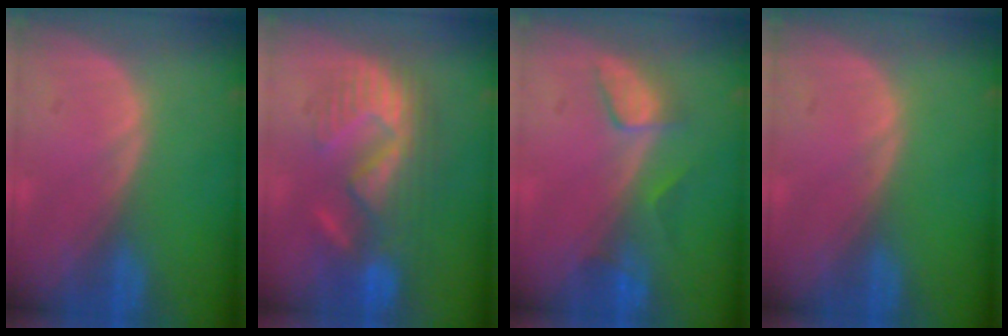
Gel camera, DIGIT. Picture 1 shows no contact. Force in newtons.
{"total": 9.2, "press": 9.1, "slide": 1.7}
{"total": 3.4, "press": 3.4, "slide": 0.3}
{"total": 0.0}